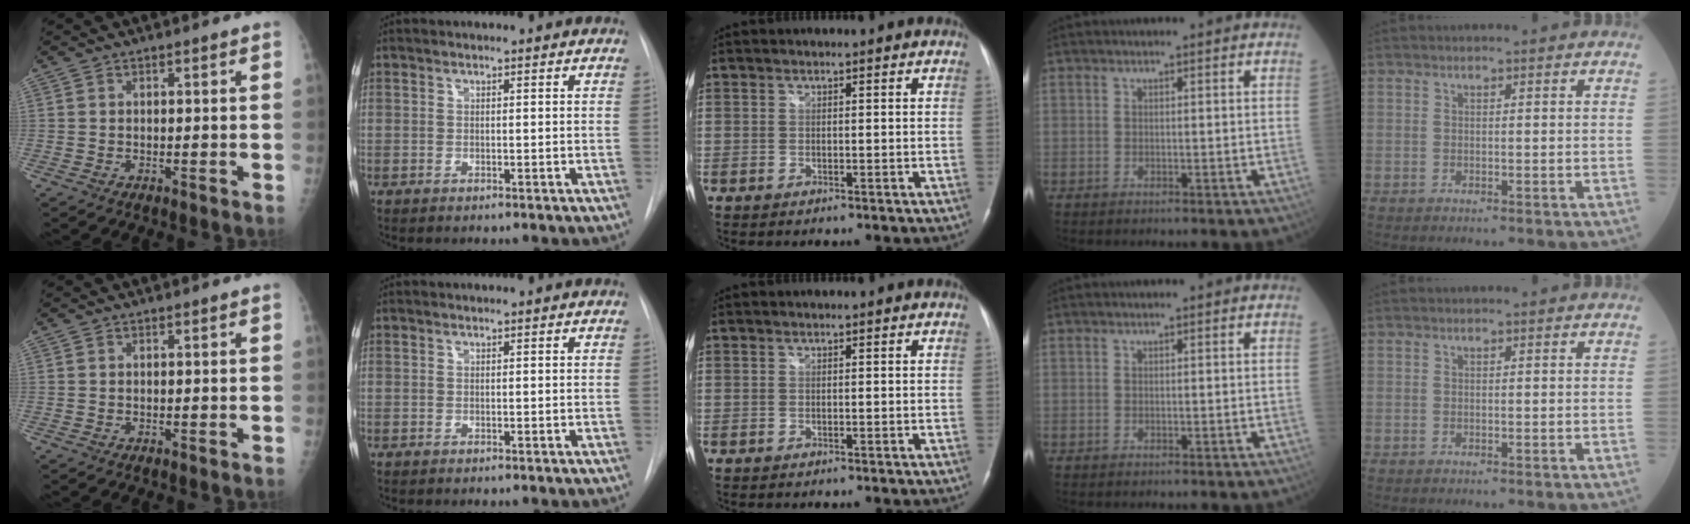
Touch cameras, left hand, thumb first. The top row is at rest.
{}